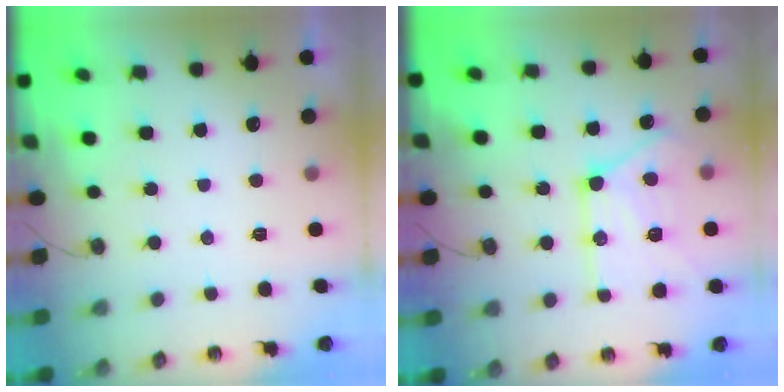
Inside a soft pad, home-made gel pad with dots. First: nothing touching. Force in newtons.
{"total": 18.1, "press": 18.0, "slide": 1.7}